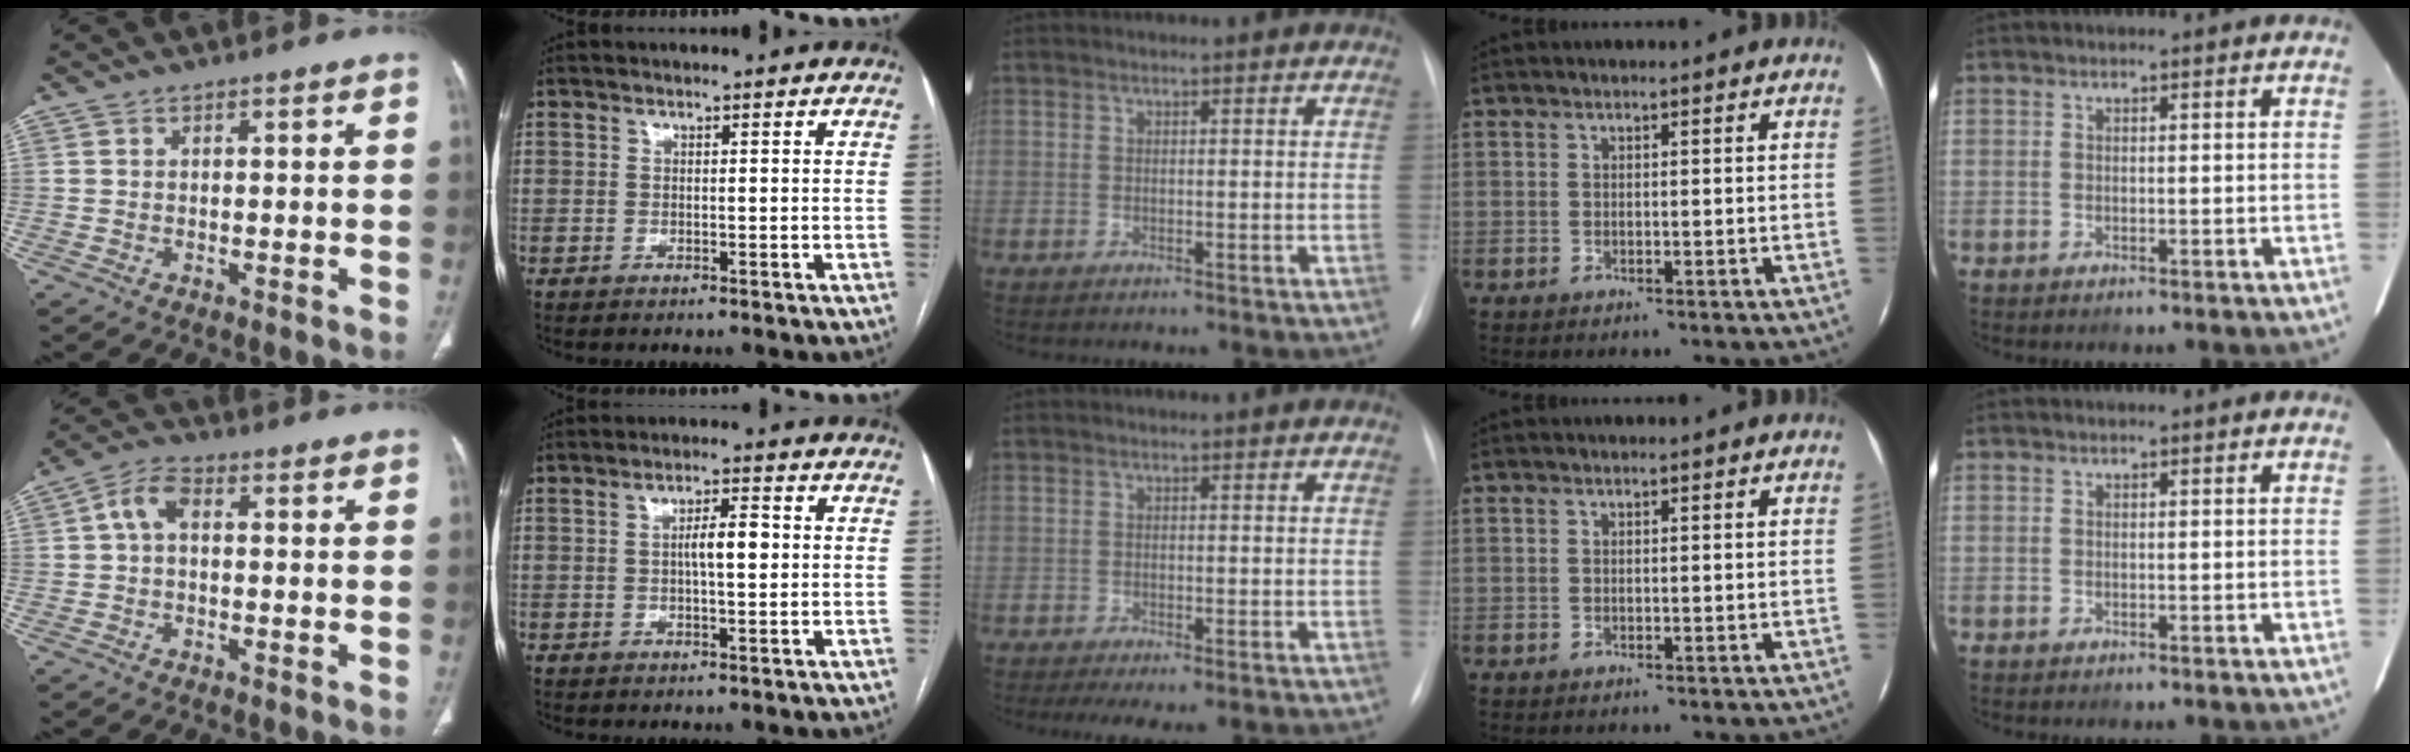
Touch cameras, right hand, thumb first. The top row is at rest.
{"thumb": {"total": 4.8, "force": [0.4, 2.9, 3.9], "torque": [-0.070, 0.016, -0.002]}, "index": {"total": 4.2, "force": [0.2, 0.9, 4.1], "torque": [-0.072, 0.007, 0.003]}, "middle": {"total": 3.6, "force": [-2.2, 0.7, 2.7], "torque": [-0.045, -0.012, -0.032]}}